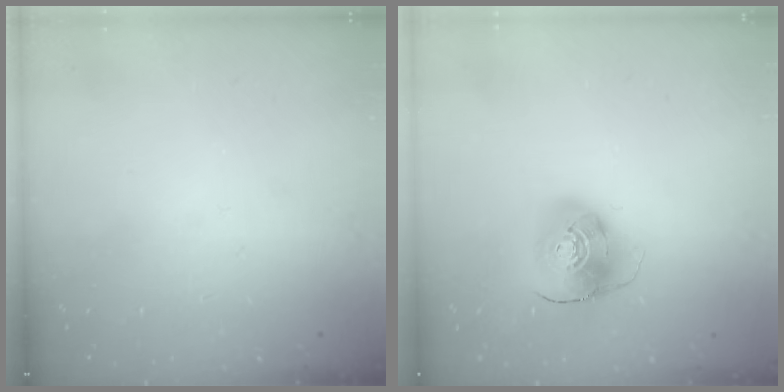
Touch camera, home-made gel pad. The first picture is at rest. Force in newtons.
{"total": 9.3, "press": 9.2, "slide": 1.2}